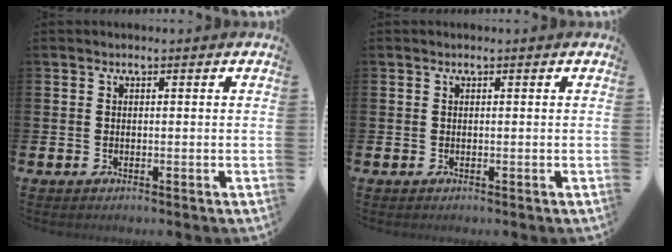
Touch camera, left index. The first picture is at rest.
{"total": 0.0}